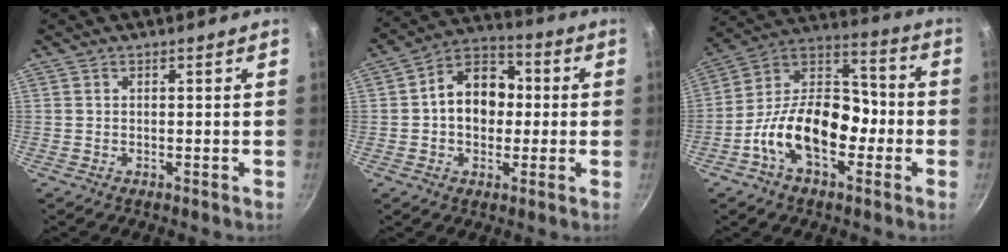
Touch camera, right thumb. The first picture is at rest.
{"total": 12.6, "force": [0.4, 9.6, 8.1], "torque": [-0.080, 0.028, -0.008]}
{"total": 16.3, "force": [-5.3, 9.8, 11.9], "torque": [-0.163, 0.058, -0.107]}